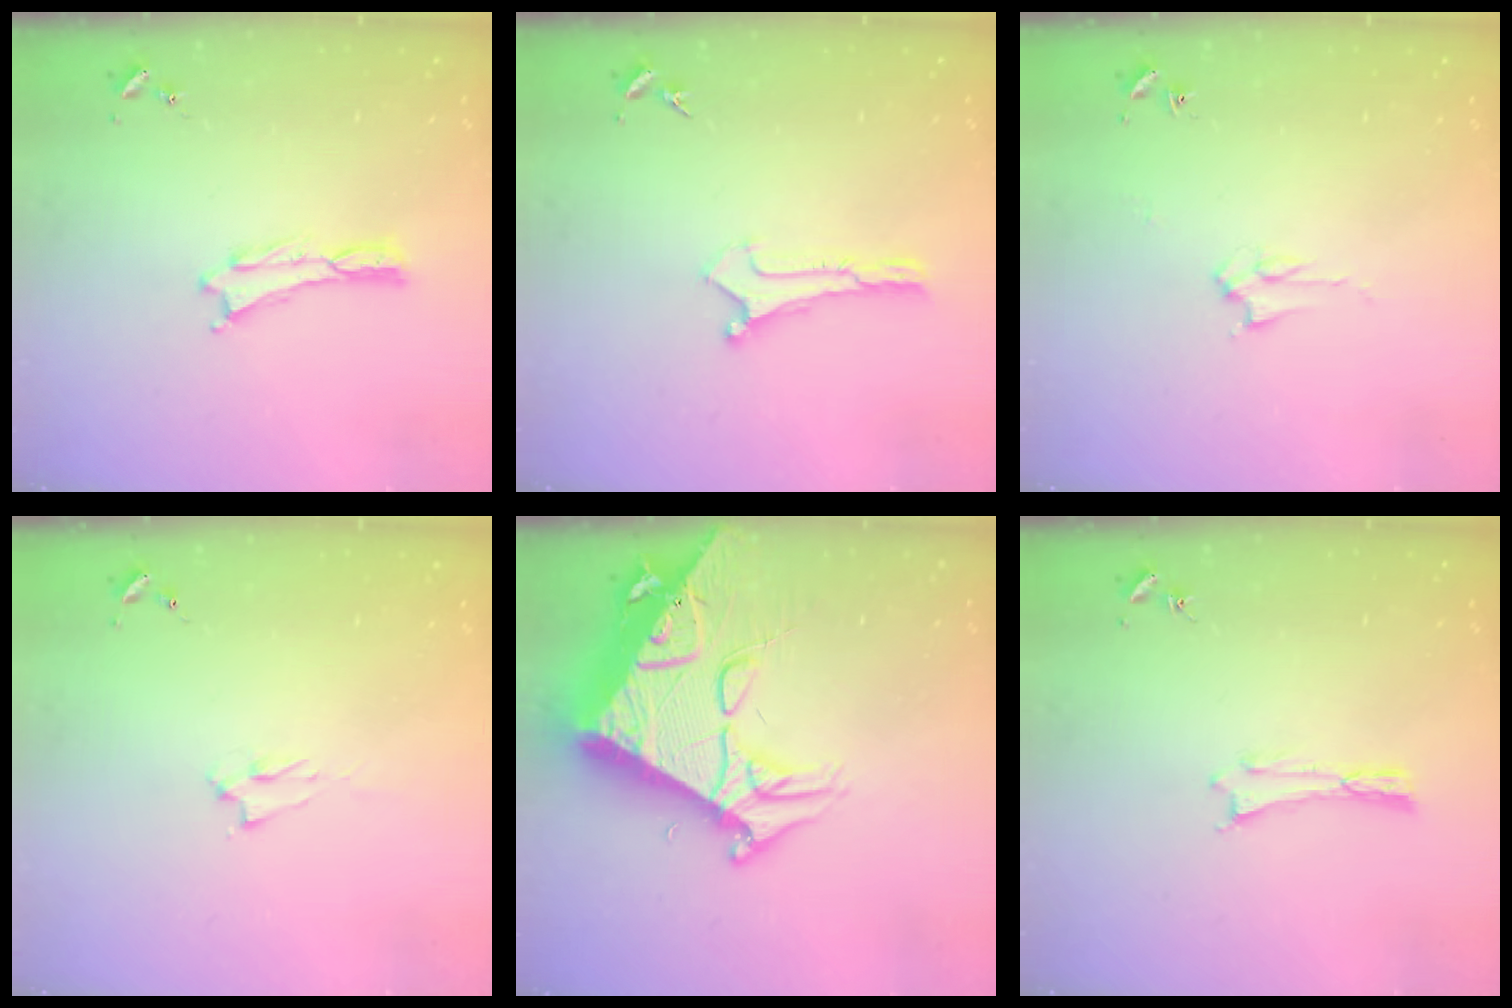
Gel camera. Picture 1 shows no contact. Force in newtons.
{"total": 0.0}
{"total": 2.8, "press": 2.8, "slide": 0.4}
{"total": 1.4, "press": 1.3, "slide": 0.3}
{"total": 15.1, "press": 15.0, "slide": 1.6}
{"total": 0.0}